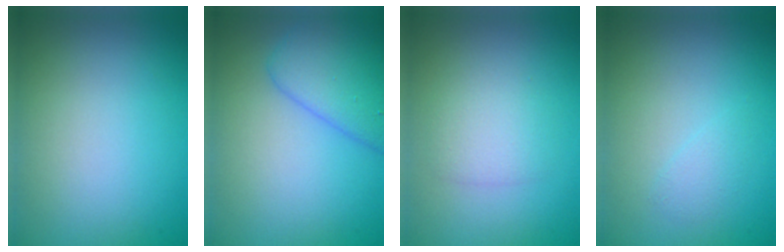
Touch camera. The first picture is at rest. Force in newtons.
{"total": 4.8, "press": 4.8, "slide": 0.2}
{"total": 2.3, "press": 2.3, "slide": 0.1}
{"total": 0.9, "press": 0.9, "slide": 0.1}